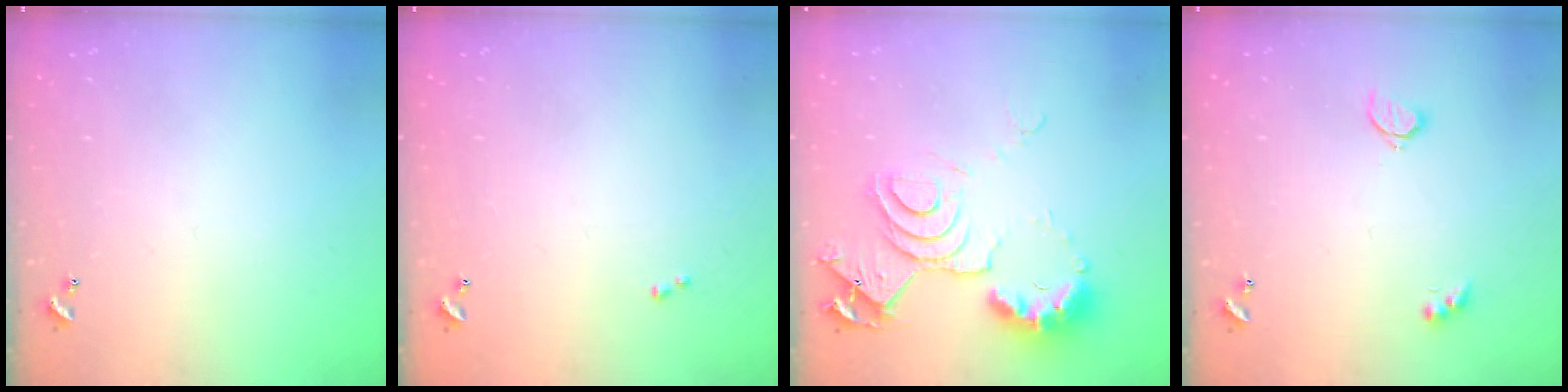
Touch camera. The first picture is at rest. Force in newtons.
{"total": 0.0}
{"total": 12.1, "press": 12.0, "slide": 1.6}
{"total": 2.6, "press": 2.6, "slide": 0.5}